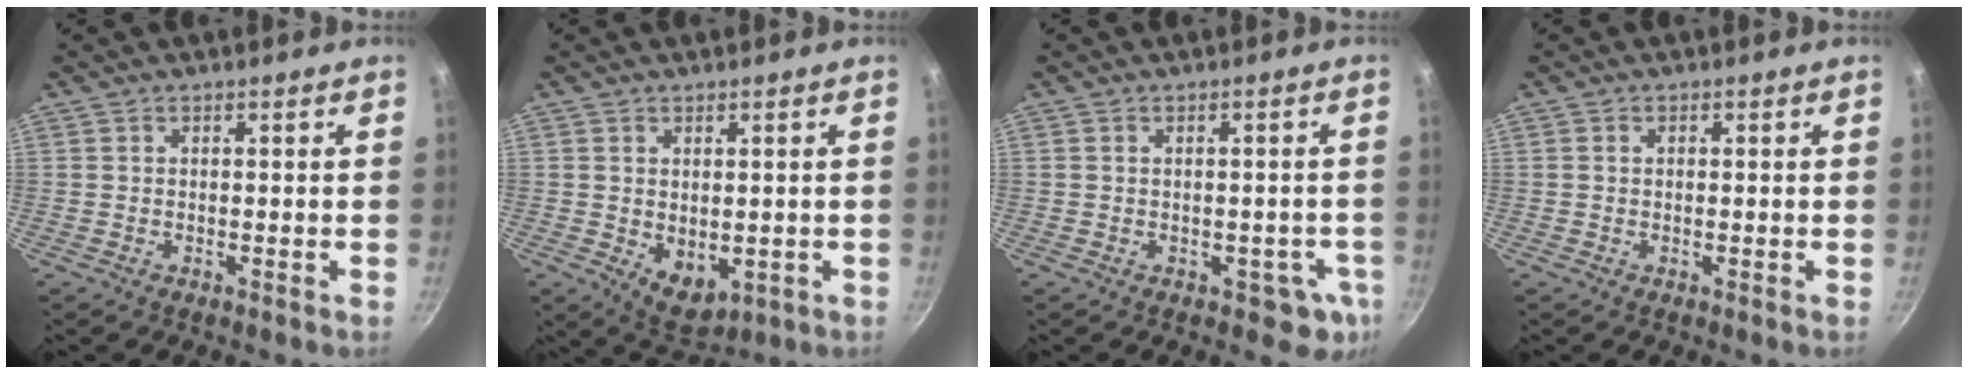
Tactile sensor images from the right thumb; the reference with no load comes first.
{"total": 6.3, "force": [-0.1, 4.3, 4.6], "torque": [-0.051, -0.014, 0.014]}
{"total": 5.1, "force": [-1.4, 3.5, 3.4], "torque": [-0.007, 0.019, -0.006]}
{"total": 0.7, "force": [0.1, 0.6, 0.3], "torque": [-0.004, 0.005, 0.001]}